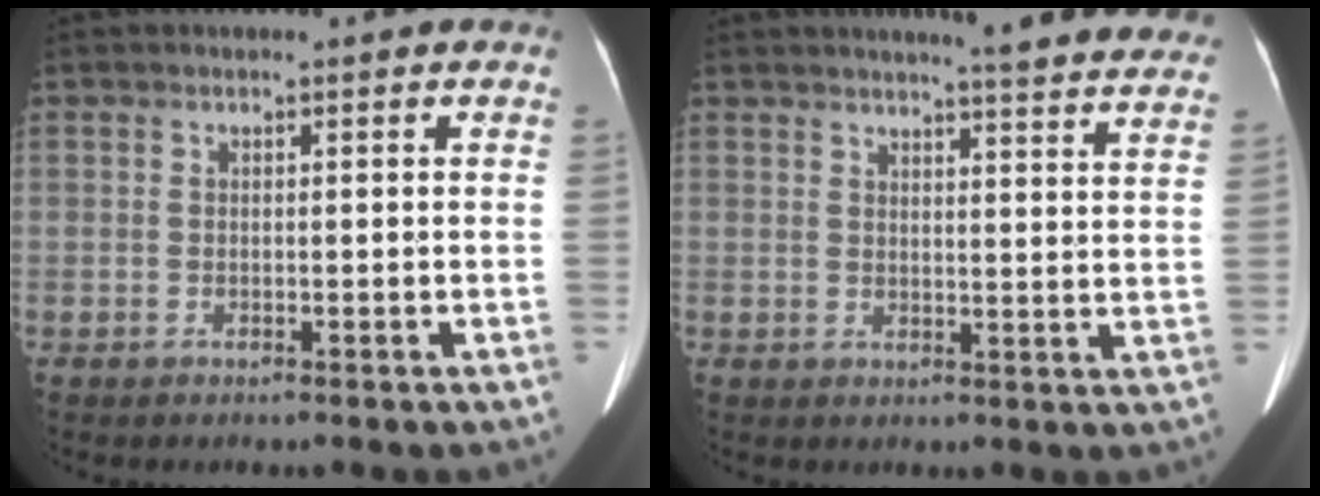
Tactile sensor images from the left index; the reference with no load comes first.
{"total": 18.2, "force": [16.7, 1.2, 7.2], "torque": [-0.080, -0.036, 0.181]}